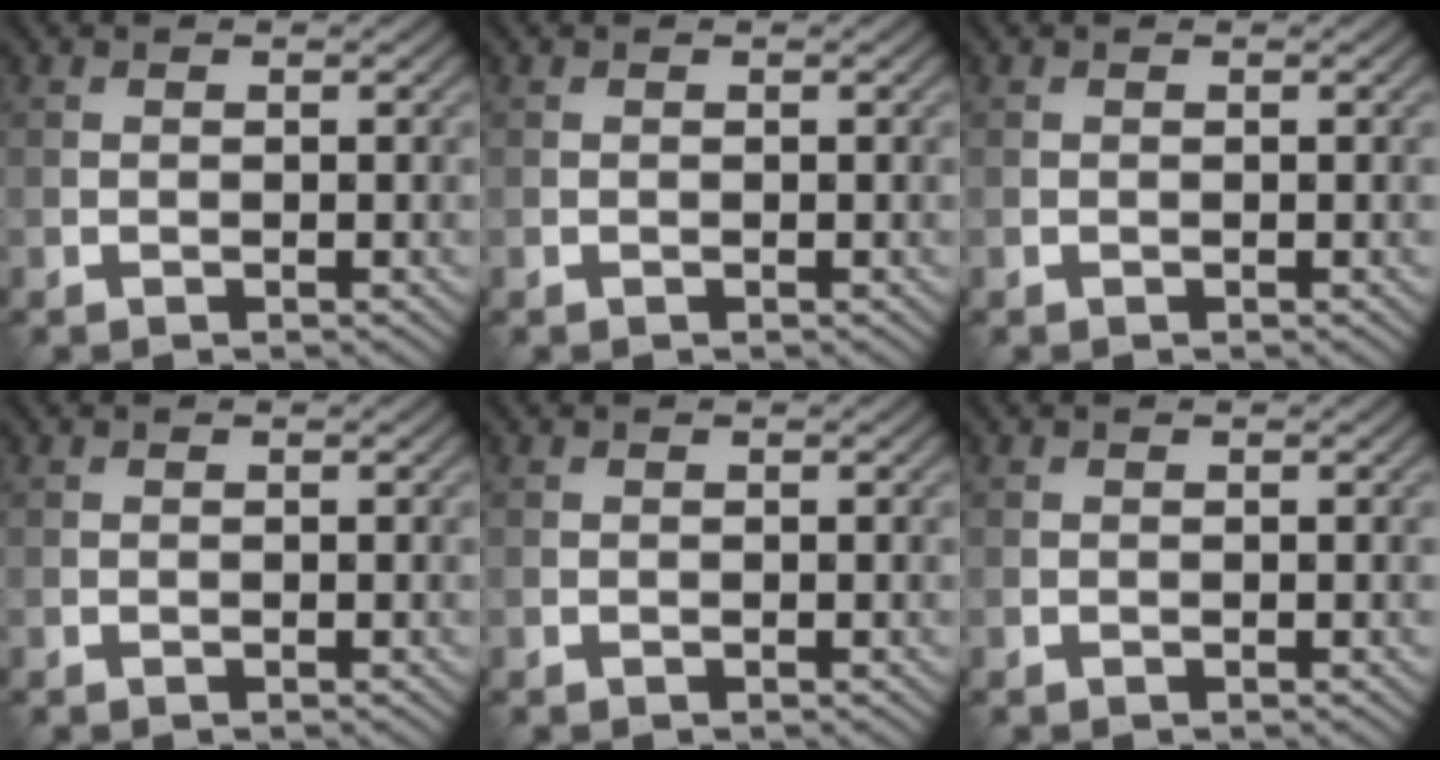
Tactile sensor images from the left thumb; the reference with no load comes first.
{"total": 0.0}
{"total": 0.0}
{"total": 0.0}
{"total": 0.0}
{"total": 0.0}